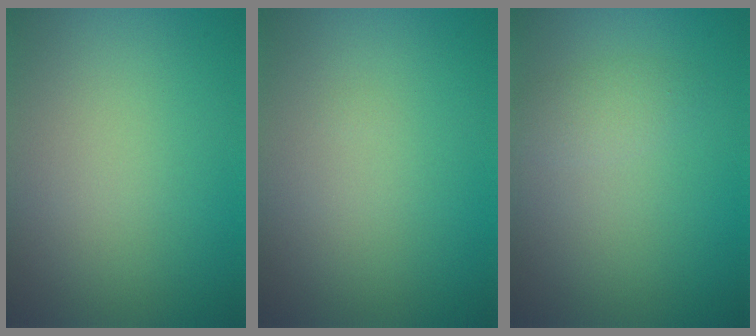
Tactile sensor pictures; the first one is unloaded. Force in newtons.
{"total": 0.0}
{"total": 1.5, "press": 1.5, "slide": 0.2}